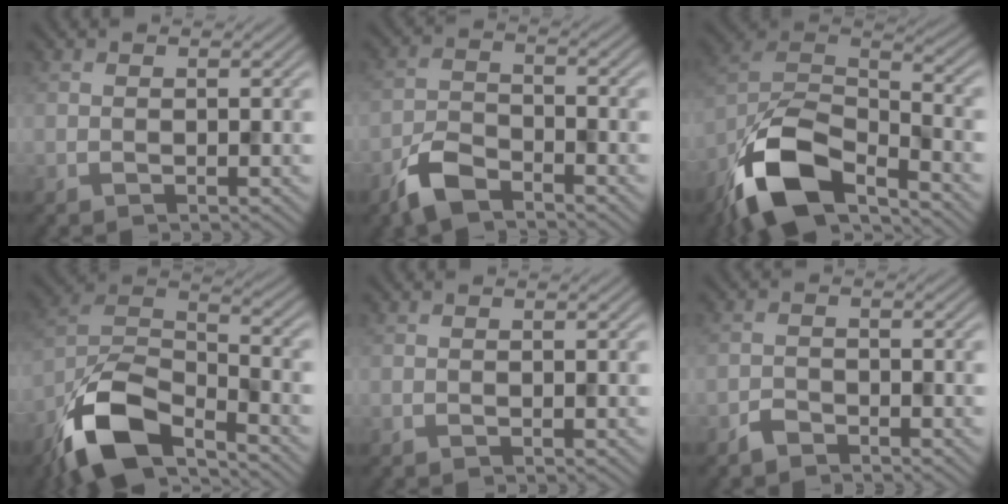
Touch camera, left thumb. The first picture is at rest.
{"total": 5.3, "force": [-4.0, 2.1, 2.8], "torque": [-0.056, -0.004, -0.091]}
{"total": 13.5, "force": [-8.9, 5.5, 8.6], "torque": [-0.181, -0.016, -0.186]}
{"total": 12.2, "force": [-8.2, 4.7, 7.7], "torque": [-0.154, -0.008, -0.179]}
{"total": 0.0}
{"total": 1.7, "force": [-1.5, 0.7, 0.5], "torque": [-0.007, 0.002, -0.035]}